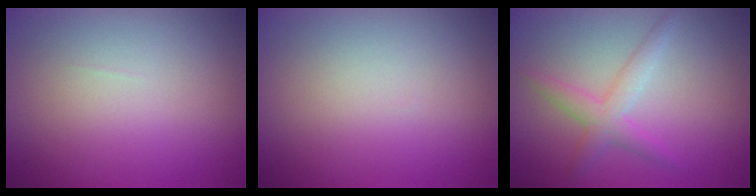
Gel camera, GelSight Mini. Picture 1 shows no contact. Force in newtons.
{"total": 0.0}
{"total": 2.5, "press": 2.5, "slide": 0.1}